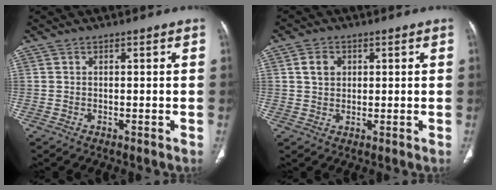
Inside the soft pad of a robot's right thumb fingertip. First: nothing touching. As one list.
[{"total": 3.6, "force": [1.0, 2.9, 1.8], "torque": [-0.017, 0.000, 0.018]}]